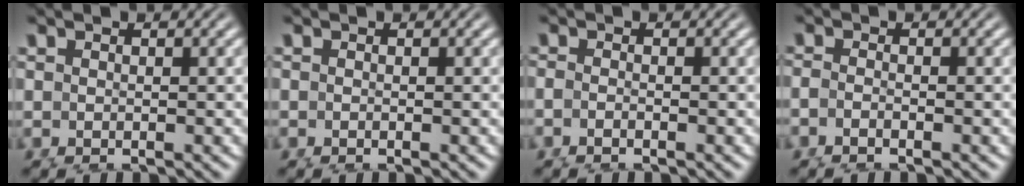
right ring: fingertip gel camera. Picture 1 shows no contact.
{"total": 0.0}
{"total": 1.1, "force": [-0.6, 0.6, 0.7], "torque": [-0.021, -0.006, -0.007]}
{"total": 1.7, "force": [-0.9, 1.1, 0.9], "torque": [-0.031, -0.010, -0.010]}